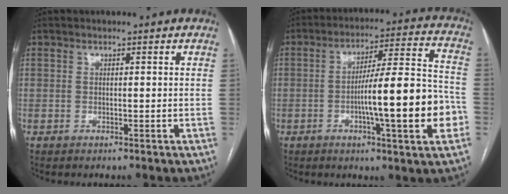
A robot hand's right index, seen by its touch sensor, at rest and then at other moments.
{"total": 16.7, "force": [-4.0, 1.2, 16.2], "torque": [-0.246, 0.012, -0.059]}